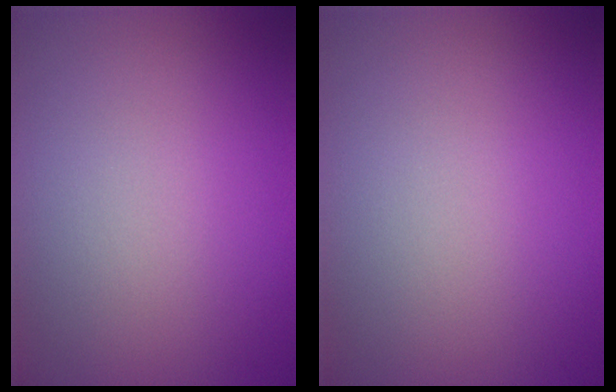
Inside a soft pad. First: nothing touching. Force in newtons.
{"total": 0.0}